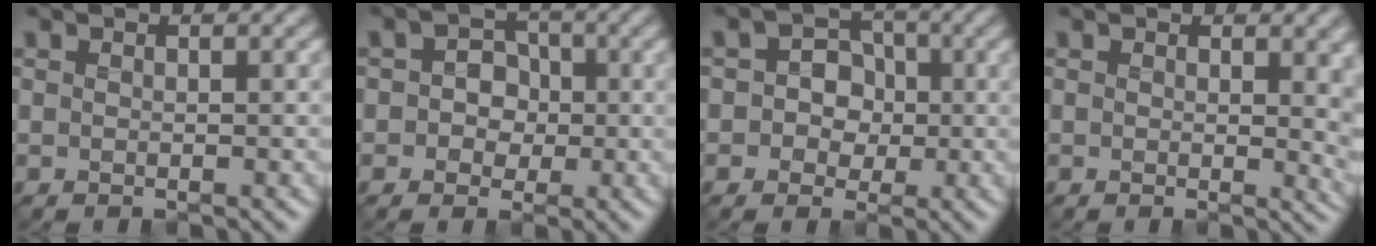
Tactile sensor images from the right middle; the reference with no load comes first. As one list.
[{"total": 3.5, "force": [-0.3, 3.0, 1.7], "torque": [-0.014, 0.009, -0.032]}, {"total": 4.1, "force": [-0.2, 3.5, 2.0], "torque": [-0.019, 0.012, -0.033]}, {"total": 4.4, "force": [1.6, 2.5, 3.3], "torque": [-0.042, -0.007, 0.029]}]